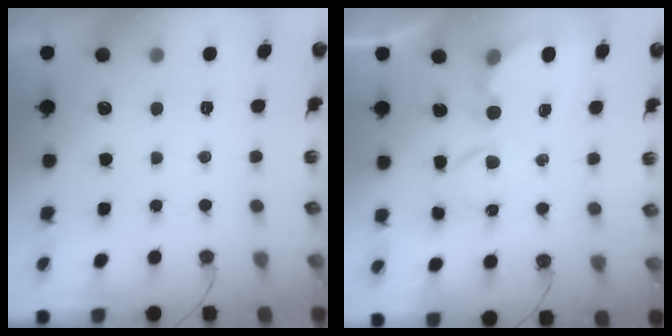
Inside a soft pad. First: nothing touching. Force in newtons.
{"total": 6.3, "press": 6.3, "slide": 0.4}